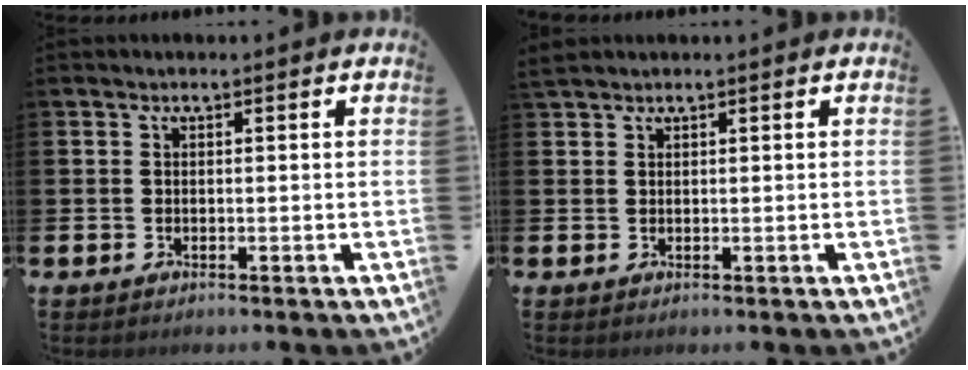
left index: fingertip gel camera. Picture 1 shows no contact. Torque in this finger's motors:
{"motor_torque": [0.08, -0.02, 0.24, 0.05]}